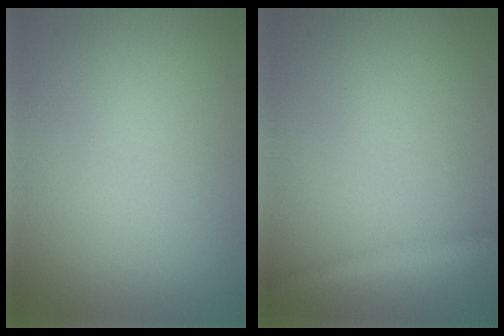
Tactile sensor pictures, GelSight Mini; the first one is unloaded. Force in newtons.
{"total": 1.8, "press": 1.8, "slide": 0.1}